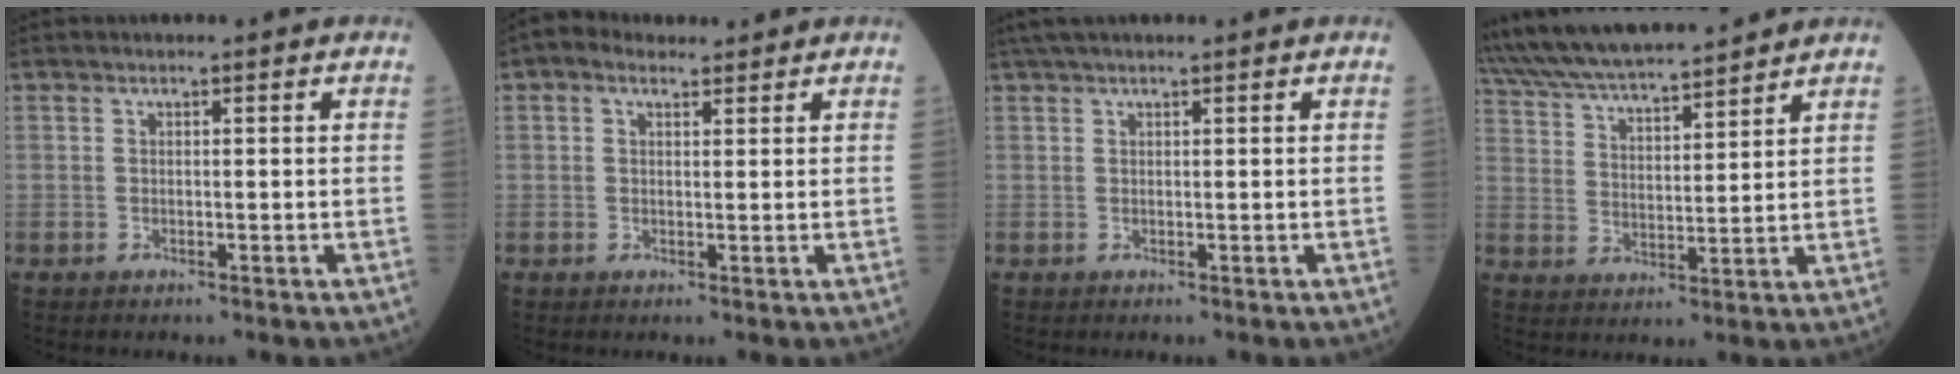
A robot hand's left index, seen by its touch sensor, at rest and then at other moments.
{"total": 2.7, "force": [1.7, 1.6, 1.3], "torque": [-0.036, 0.025, 0.031]}
{"total": 3.7, "force": [3.0, 0.1, 2.0], "torque": [-0.034, 0.031, 0.055]}
{"total": 16.5, "force": [15.1, 1.8, 6.4], "torque": [-0.124, 0.026, 0.261]}